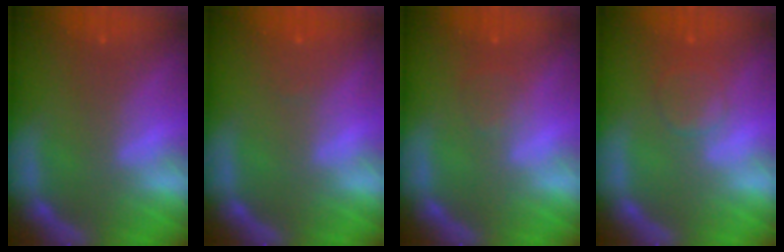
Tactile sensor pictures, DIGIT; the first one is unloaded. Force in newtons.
{"total": 1.0}
{"total": 1.5}
{"total": 3.5}